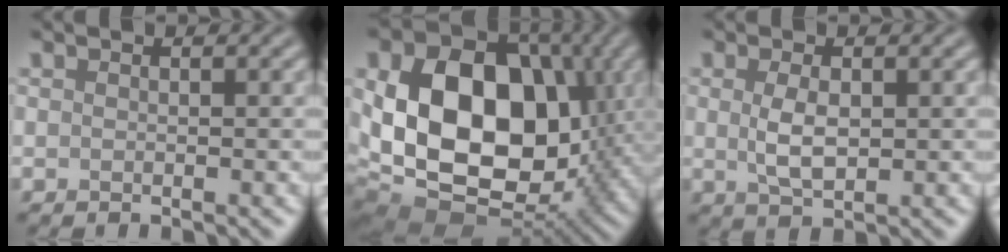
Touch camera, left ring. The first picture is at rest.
{"total": 17.9, "force": [0.3, 12.6, 12.7], "torque": [-0.231, -0.013, 0.004]}
{"total": 2.8, "force": [0.2, 1.4, 2.4], "torque": [-0.057, -0.001, 0.007]}